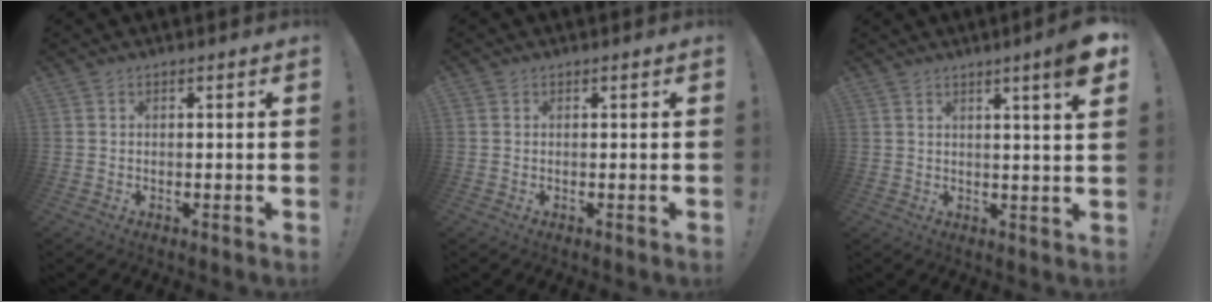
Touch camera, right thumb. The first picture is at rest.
{"total": 0.0}
{"total": 6.7, "force": [3.4, -0.5, 5.8], "torque": [-0.077, -0.023, 0.049]}